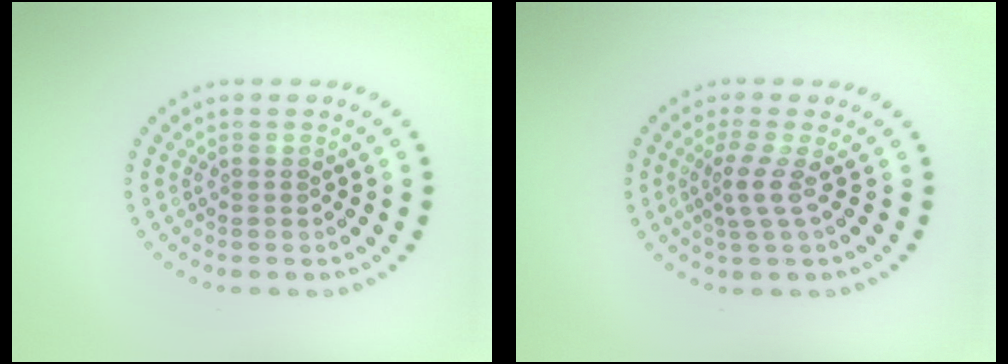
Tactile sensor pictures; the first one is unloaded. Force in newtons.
{"total": 2.2, "press": 1.5, "slide": 1.6}